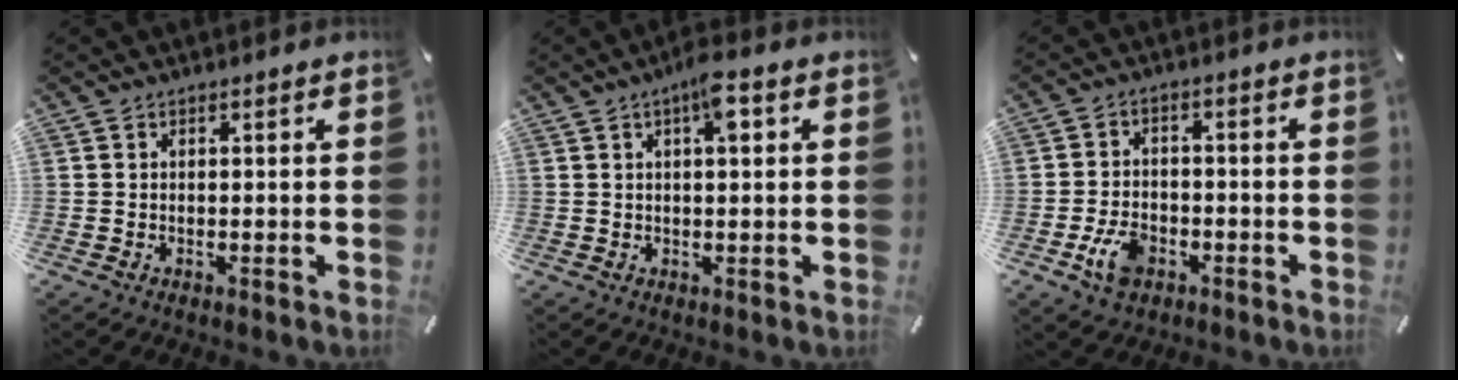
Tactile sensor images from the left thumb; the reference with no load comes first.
{"total": 5.3, "force": [1.9, 1.5, 4.7], "torque": [-0.073, -0.002, 0.026]}
{"total": 6.7, "force": [-3.0, 4.4, 4.1], "torque": [-0.094, 0.010, -0.057]}